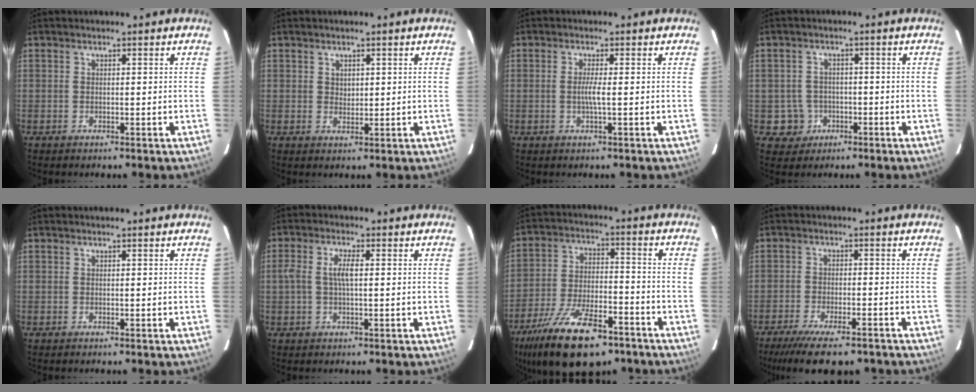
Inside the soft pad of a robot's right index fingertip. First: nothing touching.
{"total": 1.7, "force": [0.7, 1.4, 0.7], "torque": [-0.006, 0.003, 0.014]}
{"total": 2.4, "force": [-0.4, -0.3, 2.3], "torque": [-0.043, -0.003, -0.010]}
{"total": 5.1, "force": [-1.6, 4.8, 0.2], "torque": [-0.014, 0.023, -0.018]}
{"total": 0.0}
{"total": 4.0, "force": [0.1, 1.2, 3.8], "torque": [-0.075, 0.005, 0.002]}
{"total": 20.4, "force": [-13.8, 7.9, 12.7], "torque": [-0.254, -0.031, -0.226]}
{"total": 13.5, "force": [-10.7, 3.6, 7.5], "torque": [-0.160, -0.038, -0.167]}